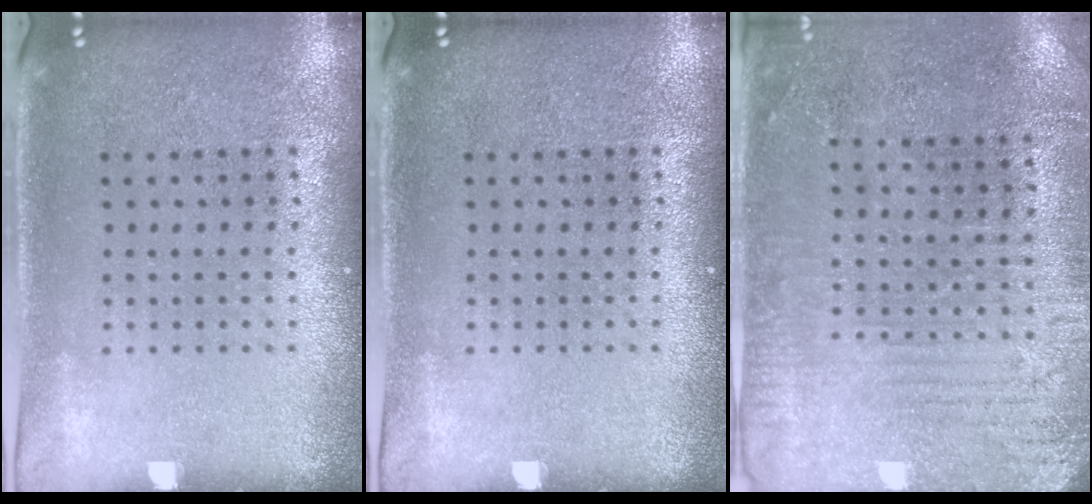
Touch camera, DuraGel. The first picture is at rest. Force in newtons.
{"total": 0.0}
{"total": 3.0, "press": 2.8, "slide": 1.1}